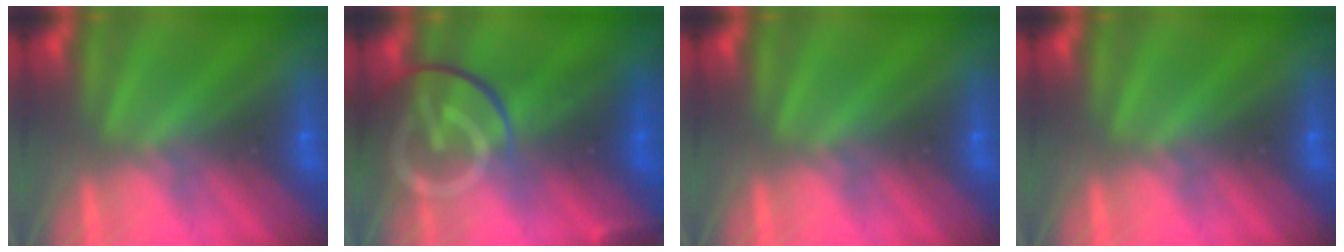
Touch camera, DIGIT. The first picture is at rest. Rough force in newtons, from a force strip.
{"total": 8.8}
{"total": 0.0}
{"total": 0.0}